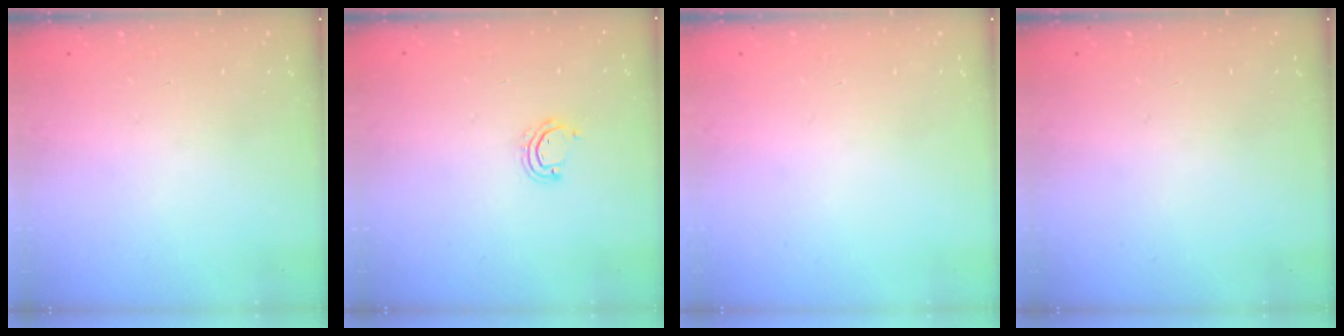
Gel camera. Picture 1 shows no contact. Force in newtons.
{"total": 2.7, "press": 2.7, "slide": 0.2}
{"total": 0.0}
{"total": 0.0}